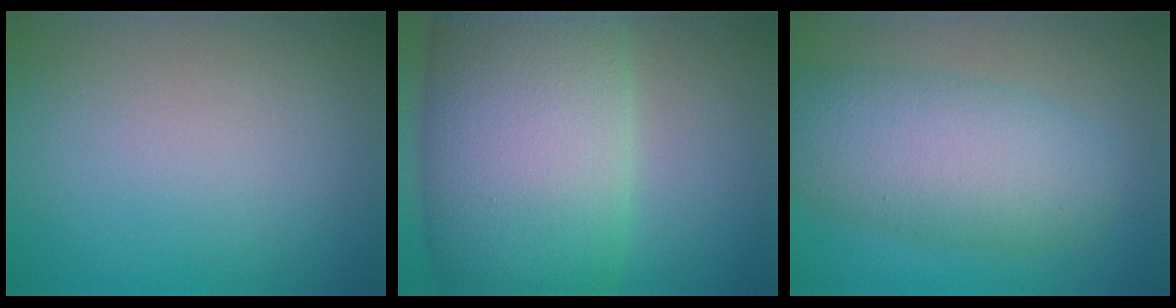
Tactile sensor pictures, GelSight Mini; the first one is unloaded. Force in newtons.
{"total": 15.7, "press": 15.7, "slide": 0.8}
{"total": 7.5, "press": 7.5, "slide": 0.3}